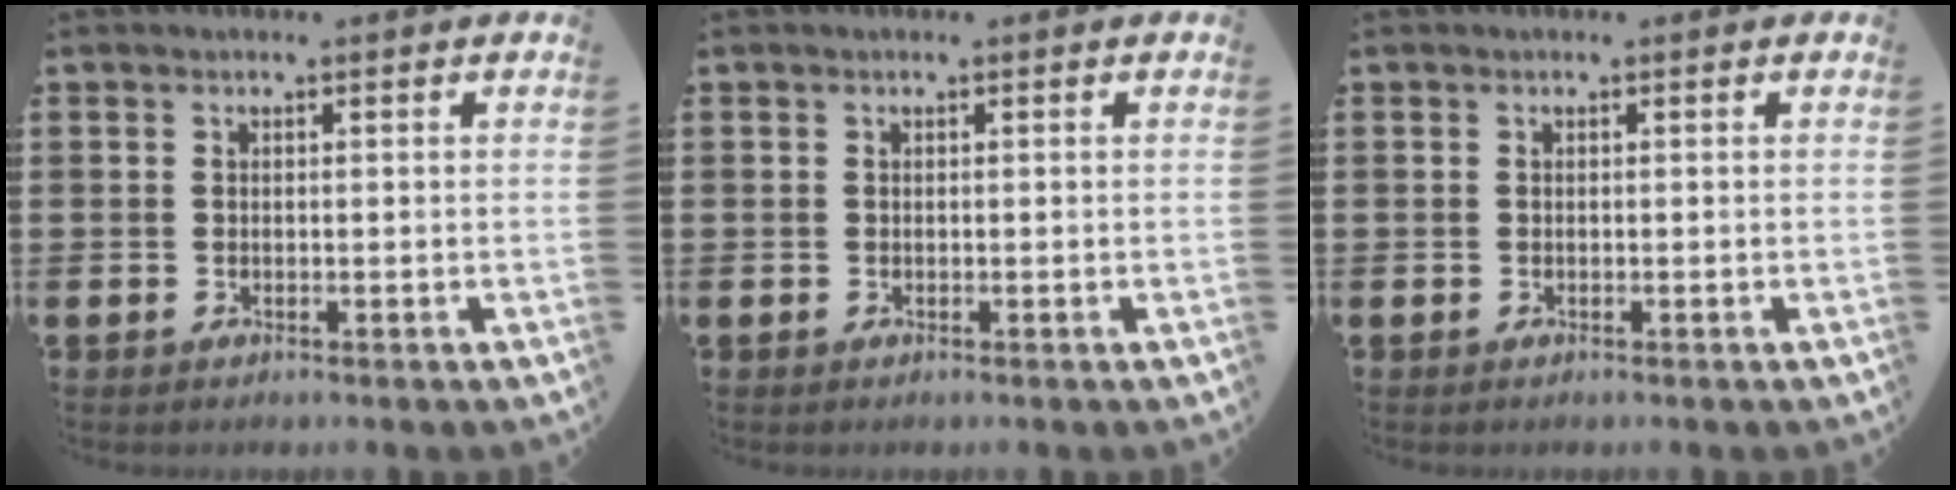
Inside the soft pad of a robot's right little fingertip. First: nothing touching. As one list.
[{"total": 0.0}, {"total": 0.0}]